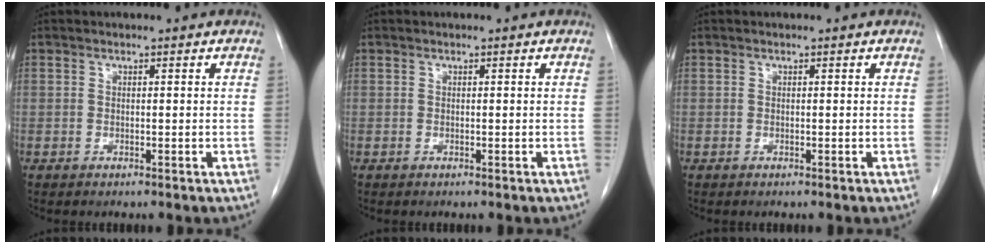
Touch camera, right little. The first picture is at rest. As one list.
[{"total": 0.0}, {"total": 0.0}]